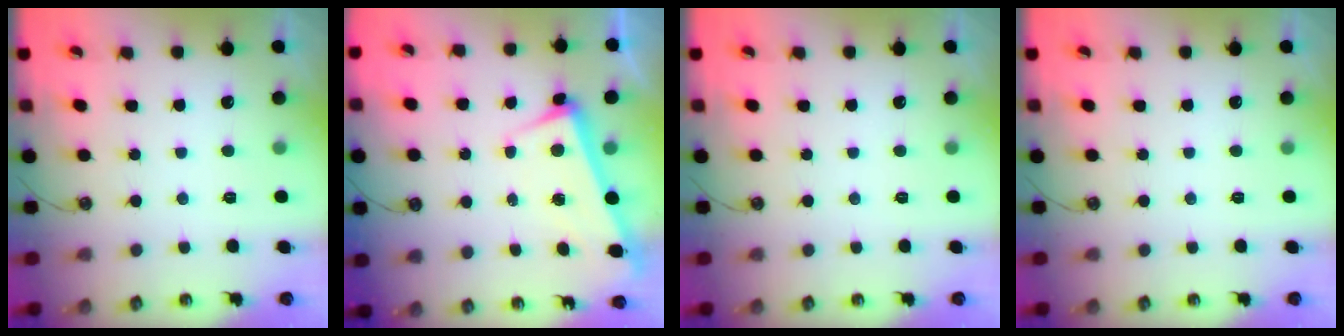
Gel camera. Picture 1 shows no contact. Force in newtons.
{"total": 3.4, "press": 3.2, "slide": 1.0}
{"total": 0.0}
{"total": 0.0}